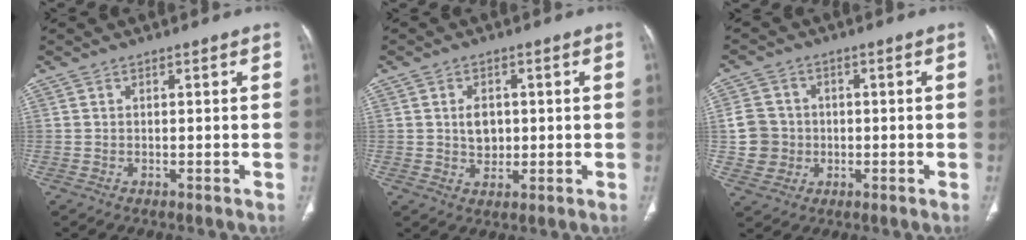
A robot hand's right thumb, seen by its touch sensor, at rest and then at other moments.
{"total": 4.3, "force": [0.4, 3.2, 2.8], "torque": [-0.029, -0.002, 0.010]}
{"total": 7.2, "force": [-0.4, 6.9, 2.0], "torque": [-0.016, 0.013, -0.007]}